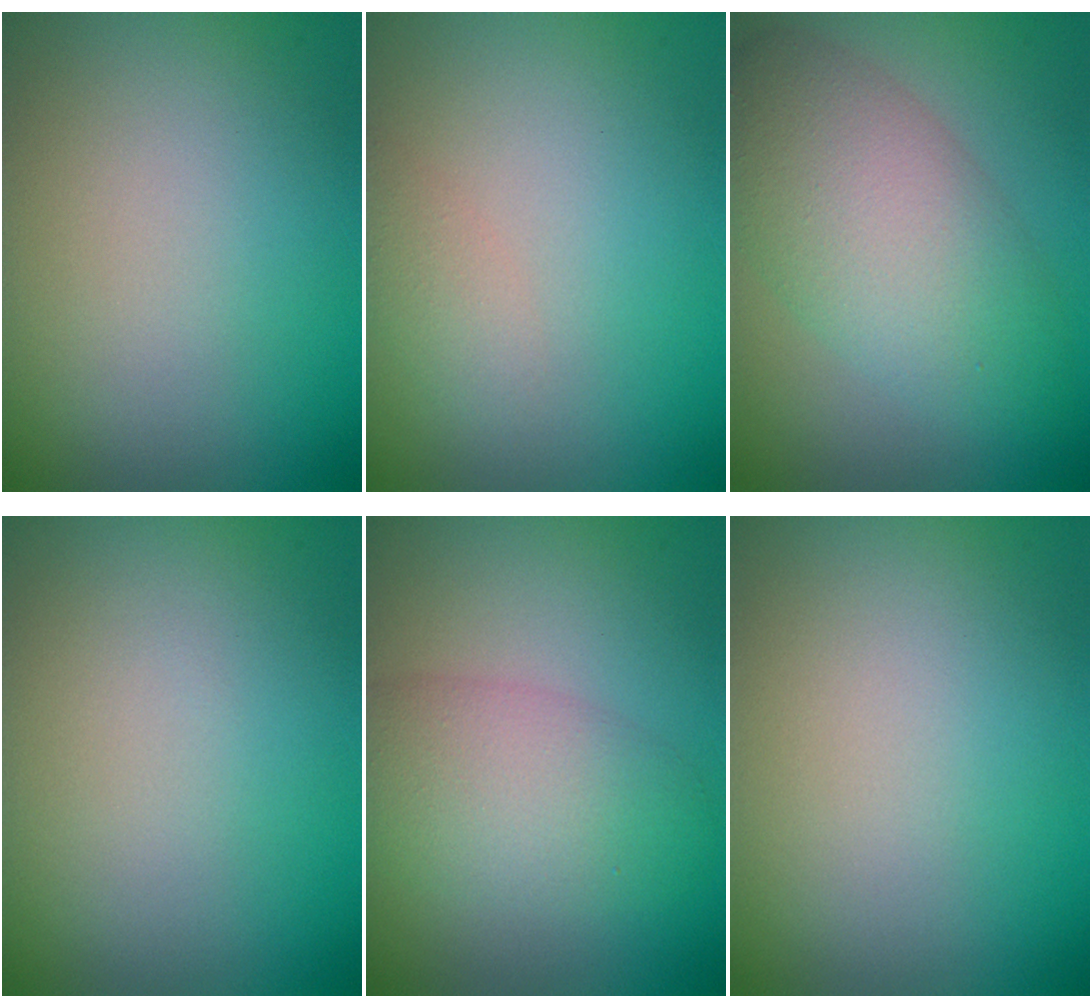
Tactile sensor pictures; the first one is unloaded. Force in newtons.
{"total": 1.4, "press": 1.4, "slide": 0.1}
{"total": 7.3, "press": 7.3, "slide": 0.3}
{"total": 0.0}
{"total": 5.1, "press": 5.1, "slide": 0.3}
{"total": 0.0}